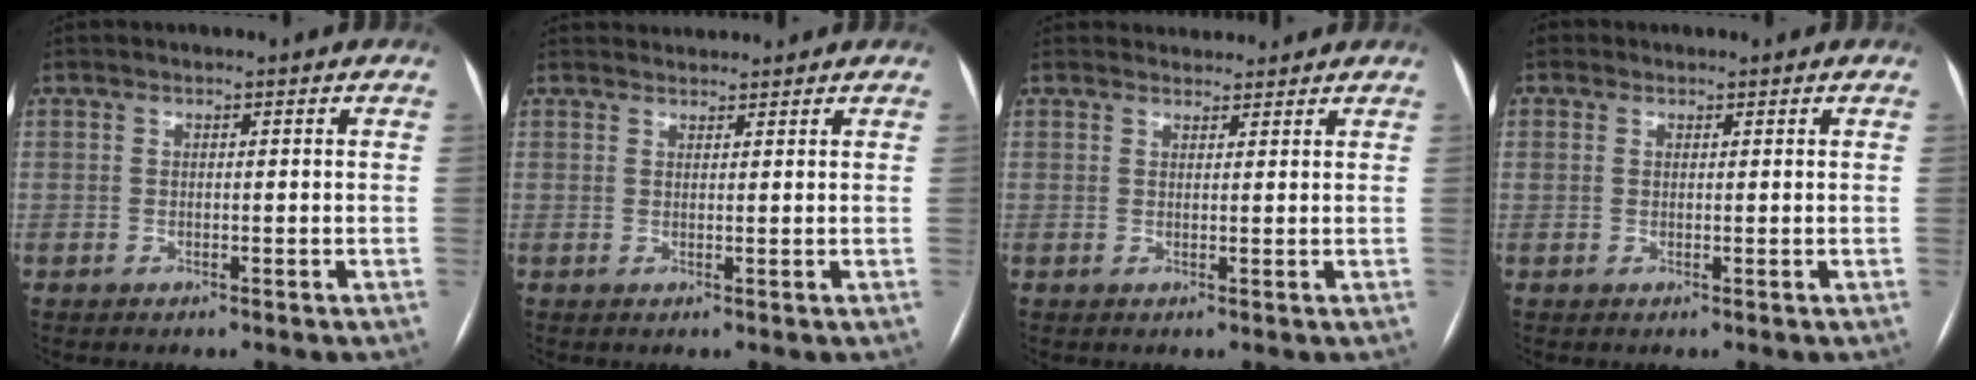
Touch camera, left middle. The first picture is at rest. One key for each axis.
{"total": 3.0, "fx": 3.0, "fy": 0.5, "fz": 0.1, "tx": -0.005, "ty": 0.030, "tz": 0.050}
{"total": 3.9, "fx": 3.7, "fy": 1.2, "fz": 0.2, "tx": -0.001, "ty": 0.024, "tz": 0.050}
{"total": 2.5, "fx": -1.3, "fy": -1.7, "fz": -1.2, "tx": 0.045, "ty": -0.017, "tz": -0.028}